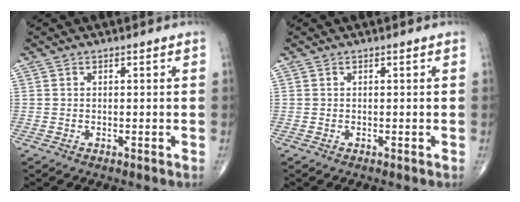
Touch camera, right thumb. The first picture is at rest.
{"total": 0.0}